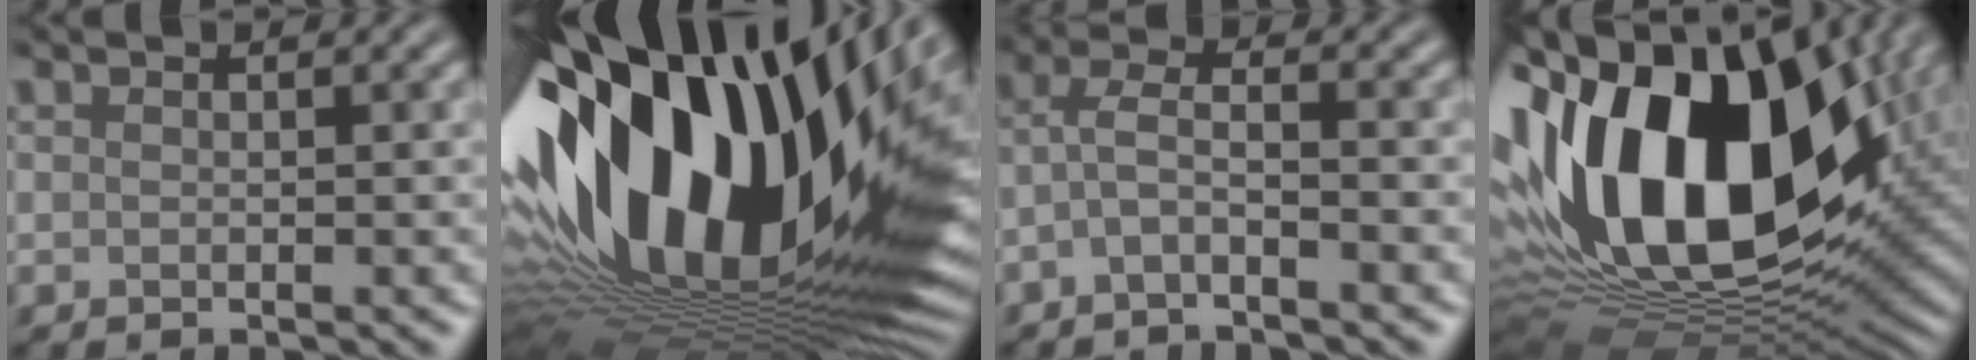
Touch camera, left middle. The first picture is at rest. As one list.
[{"total": 19.1, "force": [4.5, 8.9, 16.3], "torque": [-0.282, 0.011, 0.075]}, {"total": 2.1, "force": [-1.2, 0.1, 1.7], "torque": [-0.045, 0.014, -0.024]}, {"total": 19.2, "force": [3.7, 11.0, 15.2], "torque": [-0.304, 0.030, 0.062]}]